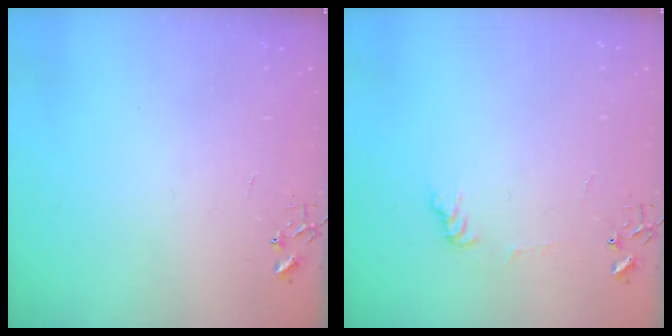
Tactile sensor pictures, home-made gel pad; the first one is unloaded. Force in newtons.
{"total": 7.3, "press": 7.3, "slide": 0.8}